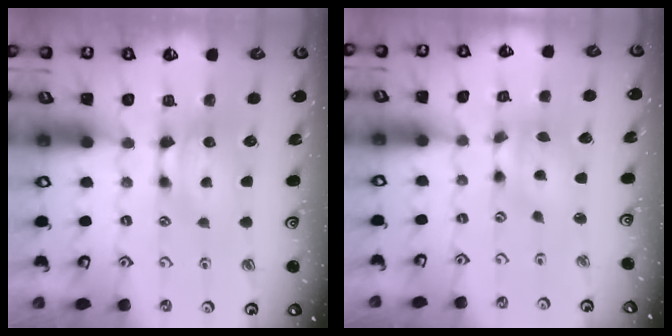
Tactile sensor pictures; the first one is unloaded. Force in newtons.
{"total": 4.0, "press": 3.6, "slide": 1.9}